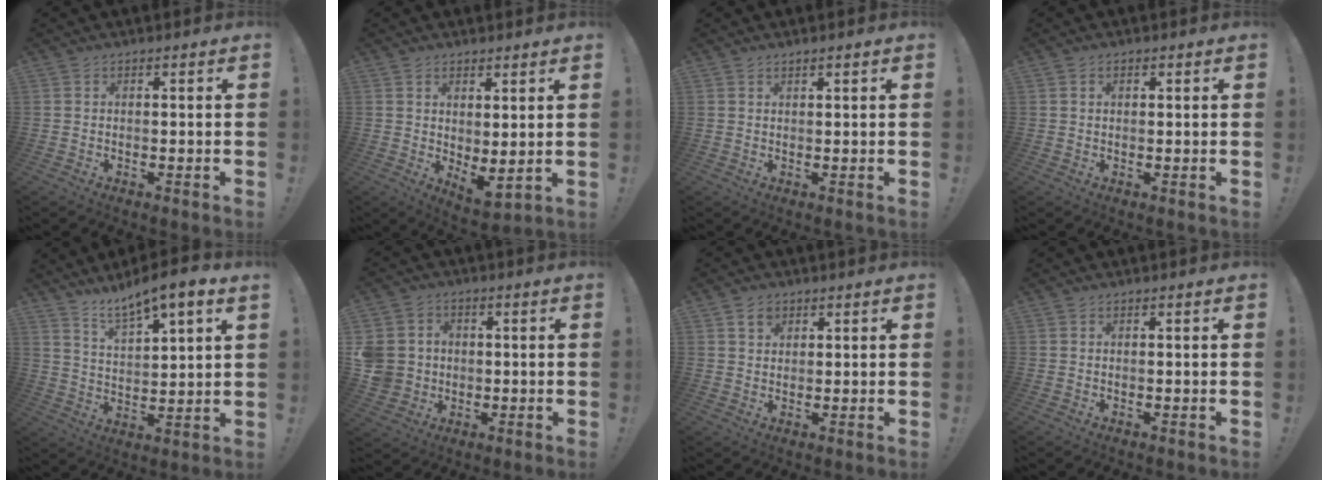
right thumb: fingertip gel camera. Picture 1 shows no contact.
{"total": 4.5, "force": [2.3, 1.6, 3.5], "torque": [-0.036, -0.035, 0.046]}
{"total": 1.2, "force": [1.0, 0.1, 0.7], "torque": [-0.006, -0.003, 0.016]}
{"total": 1.3, "force": [0.6, 0.8, 0.7], "torque": [-0.006, 0.000, 0.009]}
{"total": 9.1, "force": [7.6, 1.4, 4.7], "torque": [-0.082, -0.053, 0.131]}
{"total": 8.3, "force": [-0.7, 7.8, 2.6], "torque": [-0.059, 0.015, -0.006]}
{"total": 3.4, "force": [2.0, 2.5, 1.3], "torque": [-0.008, -0.007, 0.033]}
{"total": 0.0}